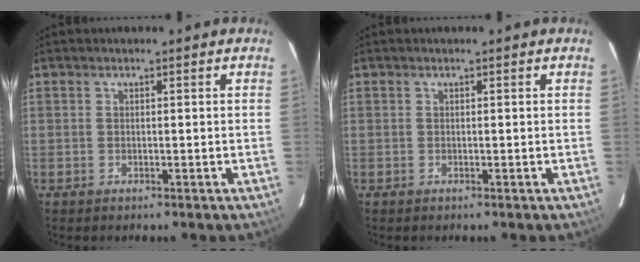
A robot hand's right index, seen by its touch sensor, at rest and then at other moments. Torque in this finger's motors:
{"motor_torque": [0.00, 0.00, 0.00, 0.00]}